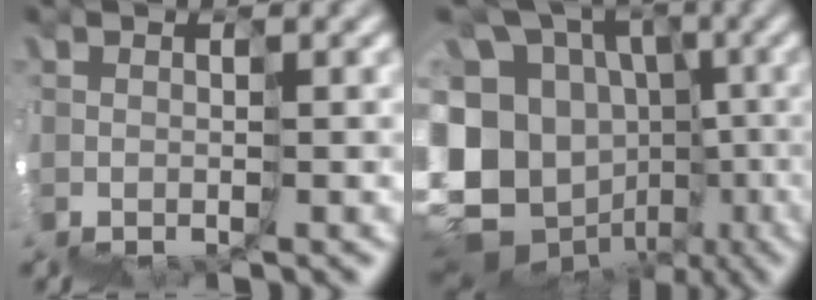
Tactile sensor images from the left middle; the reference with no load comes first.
{"total": 12.2, "force": [-2.2, 11.3, 4.0], "torque": [-0.111, 0.027, -0.027]}